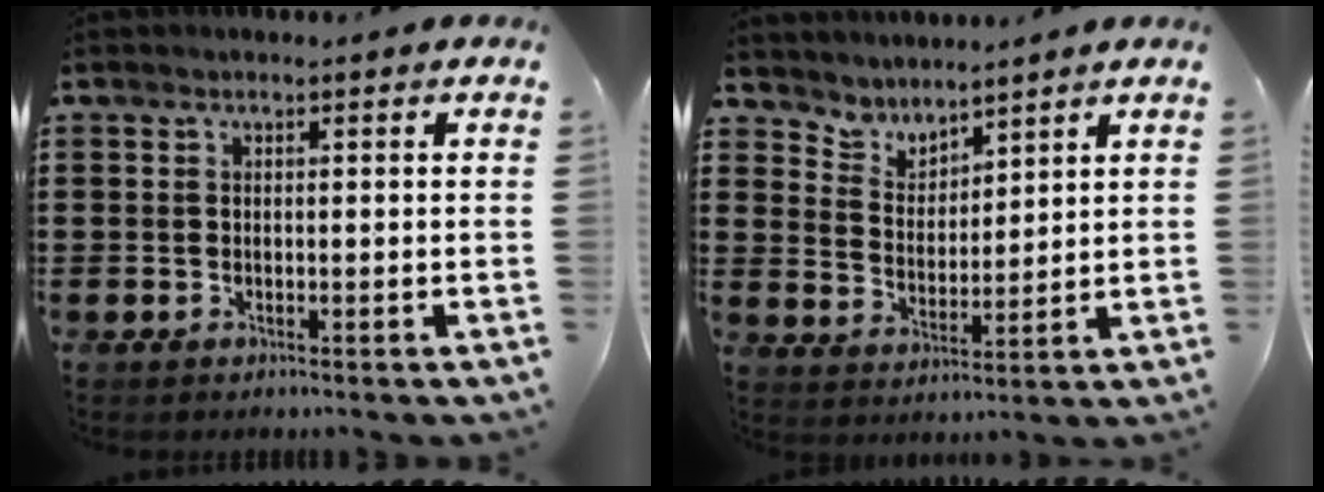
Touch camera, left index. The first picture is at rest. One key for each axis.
{"total": 4.1, "fx": 3.9, "fy": 1.0, "fz": -0.4, "tx": -0.014, "ty": -0.019, "tz": 0.071}